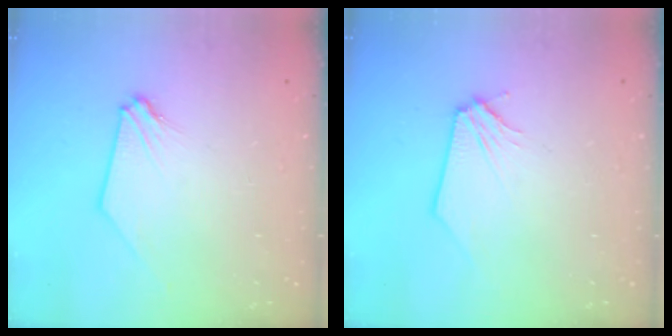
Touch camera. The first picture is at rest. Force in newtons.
{"total": 0.0}